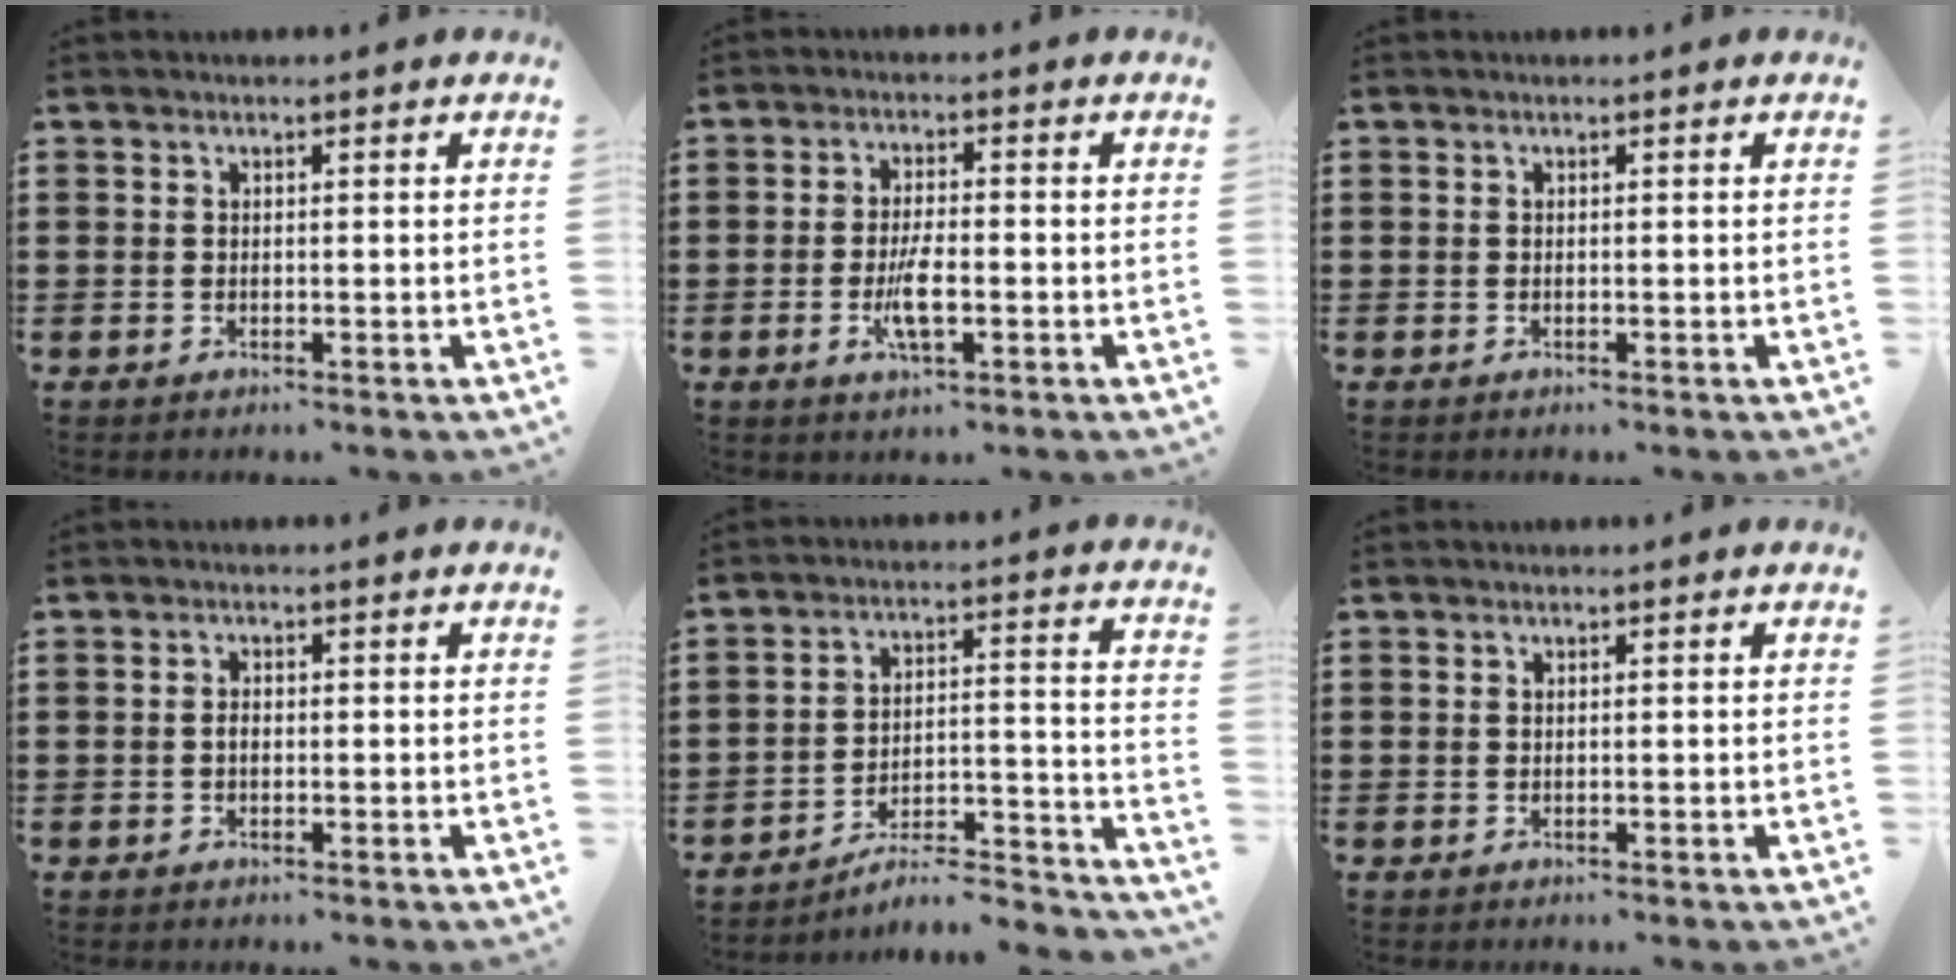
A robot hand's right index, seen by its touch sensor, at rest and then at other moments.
{"total": 5.3, "force": [-1.6, 1.4, 4.9], "torque": [-0.103, -0.007, -0.033]}
{"total": 0.0}
{"total": 1.1, "force": [-0.3, 0.6, 0.9], "torque": [-0.019, 0.000, -0.006]}
{"total": 5.4, "force": [-4.8, 1.2, 2.1], "torque": [-0.036, -0.008, -0.097]}
{"total": 0.0}